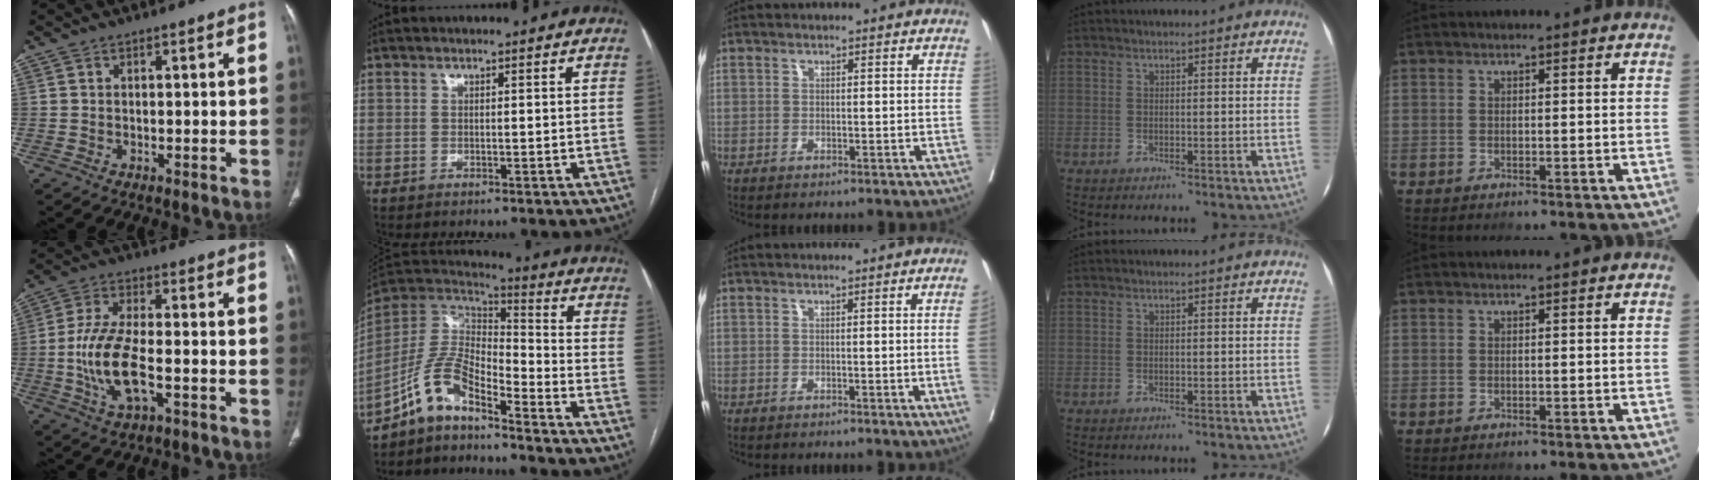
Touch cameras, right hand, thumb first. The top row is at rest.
{"thumb": {"total": 11.7, "force": [-2.7, 4.8, 10.3], "torque": [-0.212, 0.011, -0.051]}, "index": {"total": 9.2, "force": [-6.8, 3.2, 5.3], "torque": [-0.118, 0.027, -0.136]}, "middle": {"total": 2.2, "force": [-0.3, -0.7, 2.0], "torque": [-0.023, -0.003, -0.004]}}